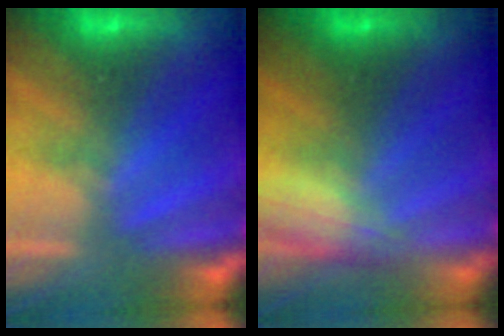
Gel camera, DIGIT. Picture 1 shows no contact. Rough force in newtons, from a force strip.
{"total": 2.8}